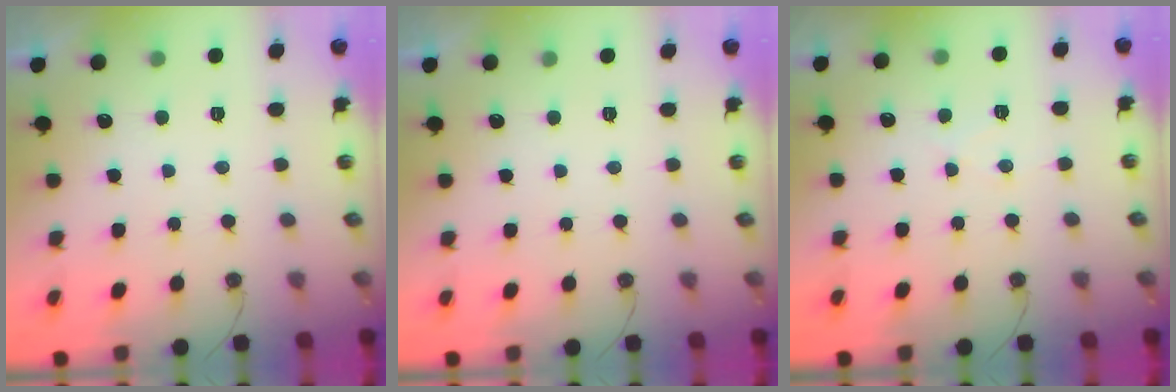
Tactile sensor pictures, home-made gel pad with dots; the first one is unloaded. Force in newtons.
{"total": 0.0}
{"total": 6.2, "press": 6.2, "slide": 1.0}